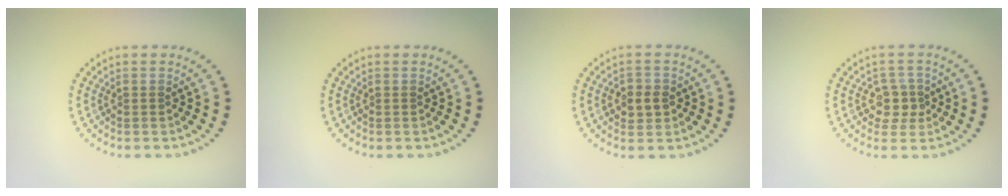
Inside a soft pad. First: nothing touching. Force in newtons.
{"total": 0.0}
{"total": 2.2, "press": 2.1, "slide": 0.4}
{"total": 2.3, "press": 2.0, "slide": 1.1}